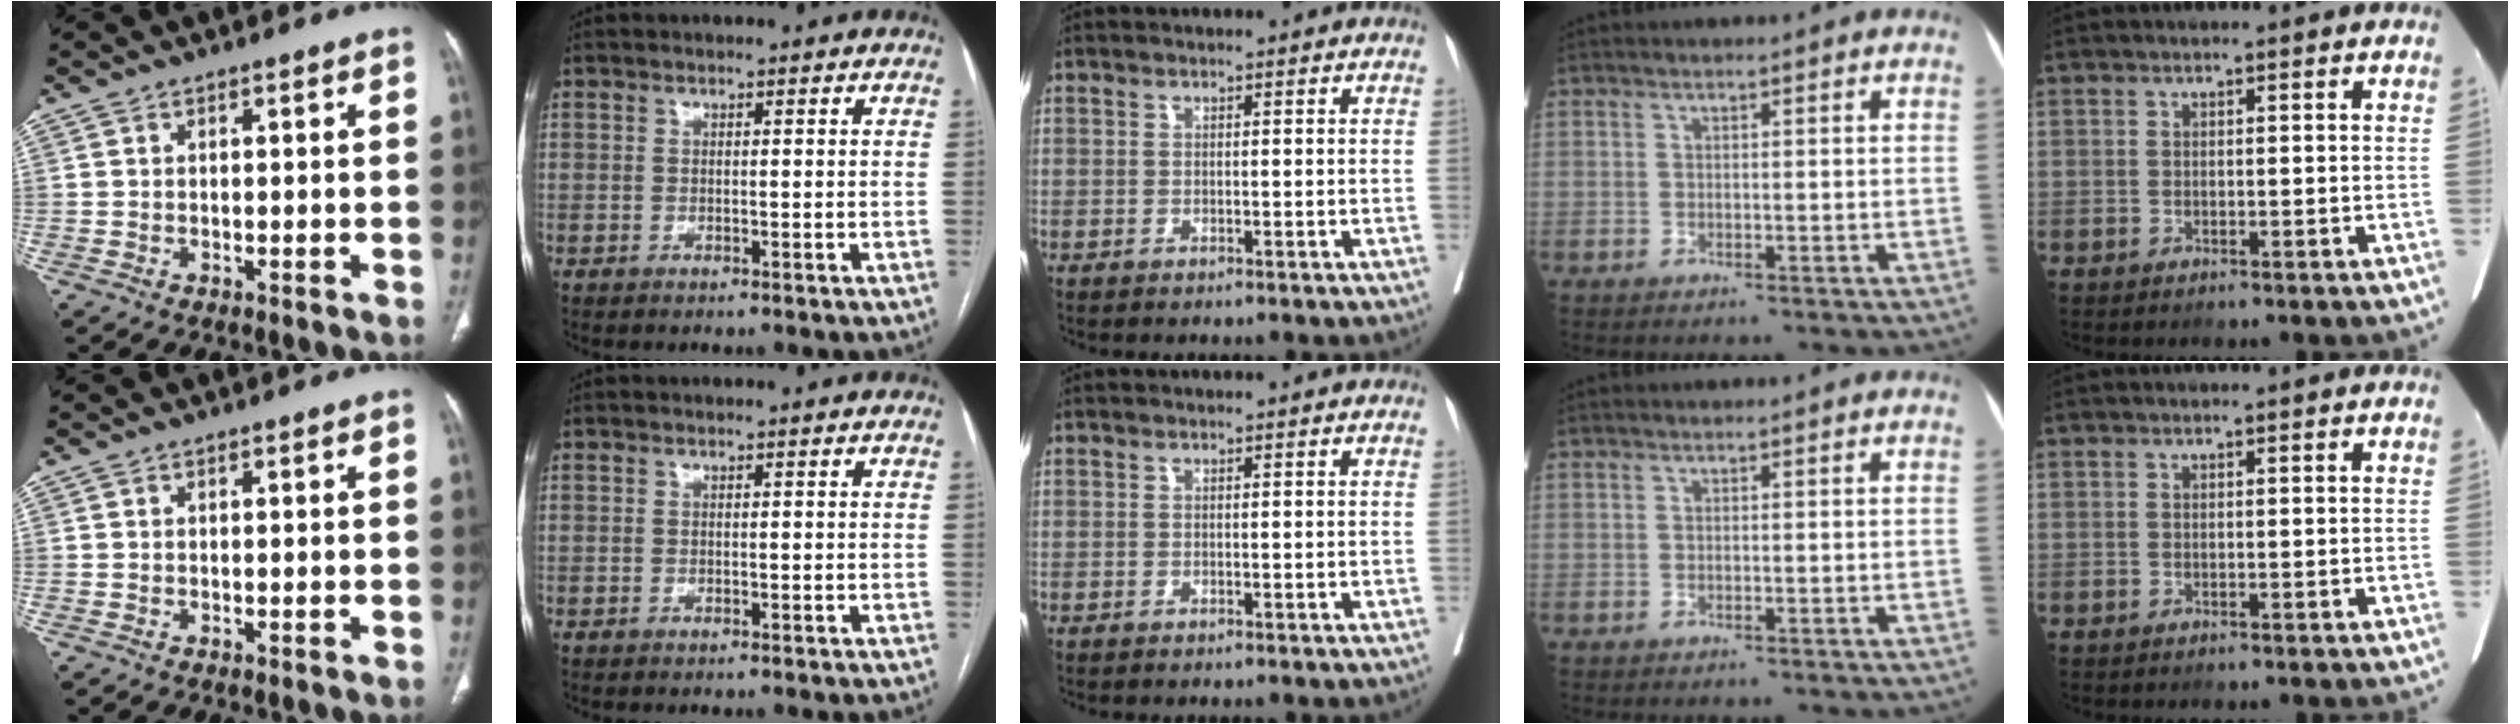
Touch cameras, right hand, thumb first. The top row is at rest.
{}